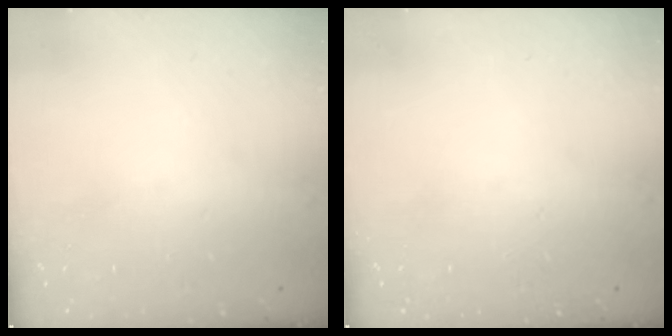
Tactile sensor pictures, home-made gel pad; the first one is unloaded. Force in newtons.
{"total": 0.0}